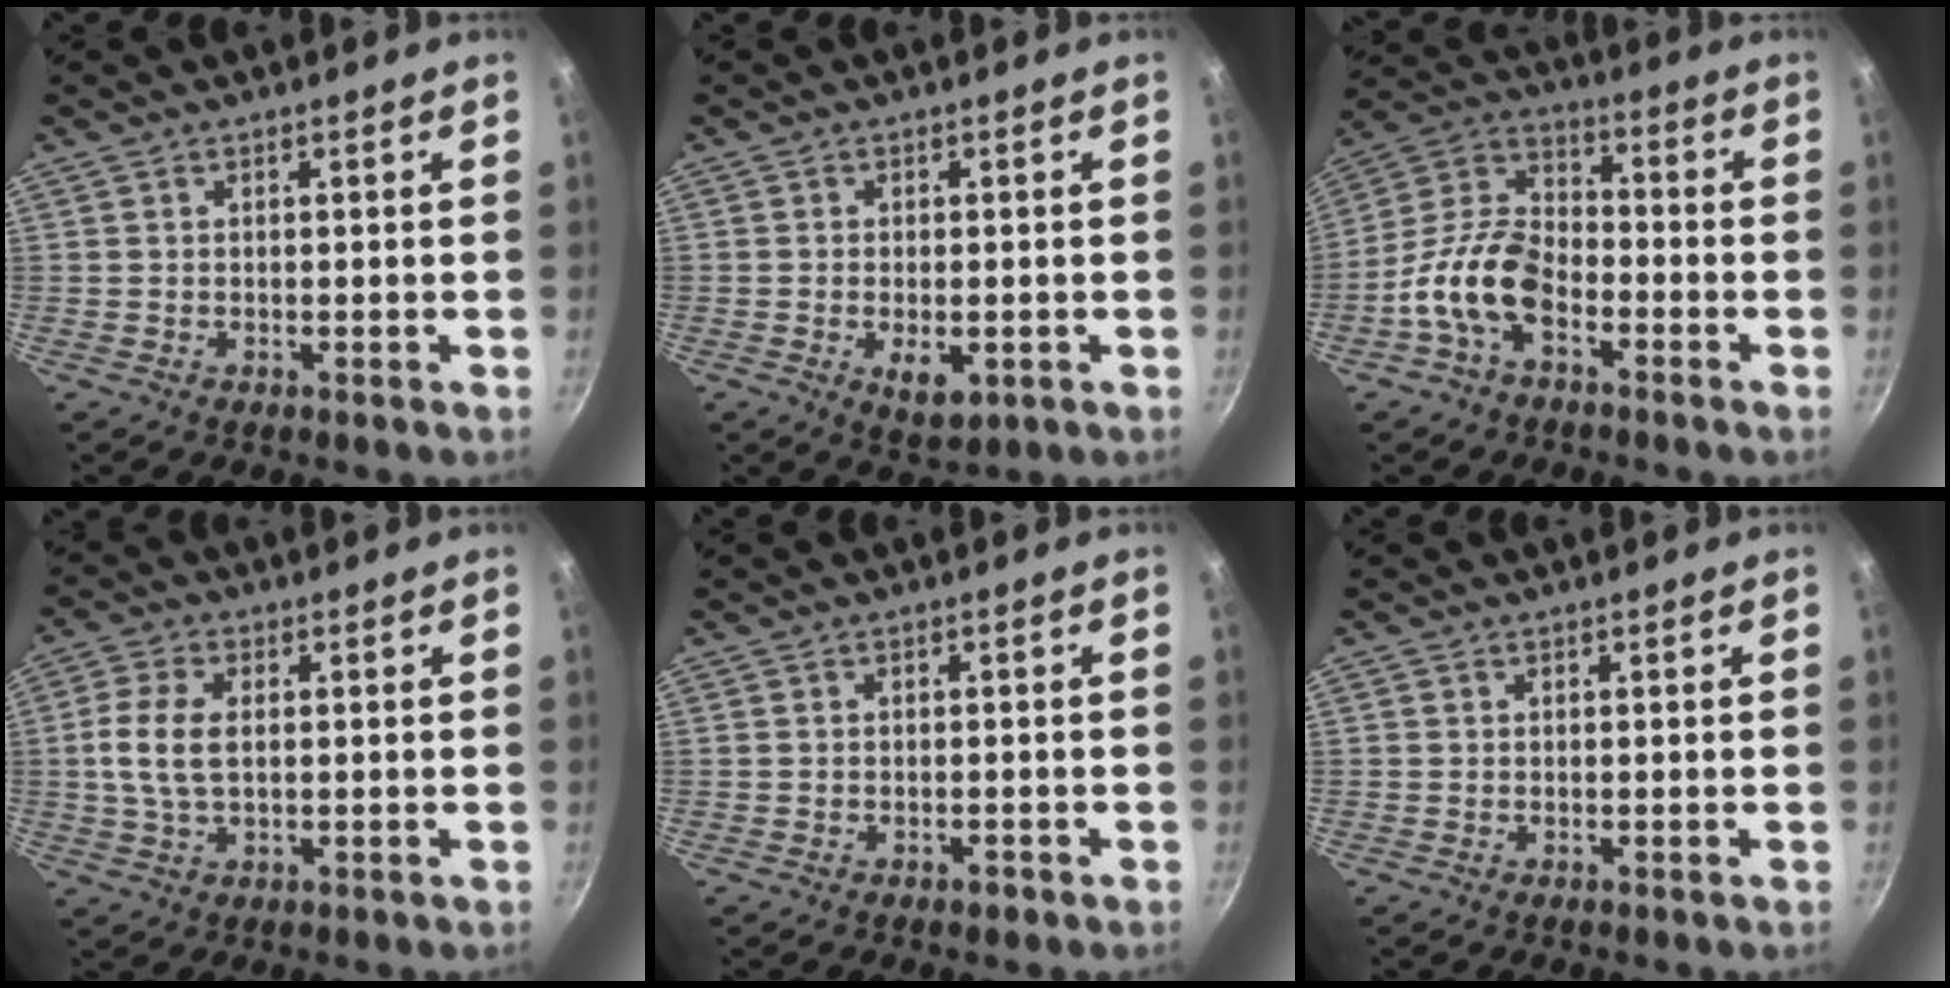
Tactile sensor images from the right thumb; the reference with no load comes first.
{"total": 5.1, "force": [-1.4, 2.7, 4.1], "torque": [-0.057, -0.005, -0.014]}
{"total": 13.1, "force": [-5.6, 7.5, 9.2], "torque": [-0.160, 0.057, -0.126]}
{"total": 7.5, "force": [0.6, 4.3, 6.2], "torque": [-0.128, 0.011, 0.009]}
{"total": 1.3, "force": [-0.8, 0.7, 0.7], "torque": [-0.013, 0.007, -0.009]}
{"total": 0.0}